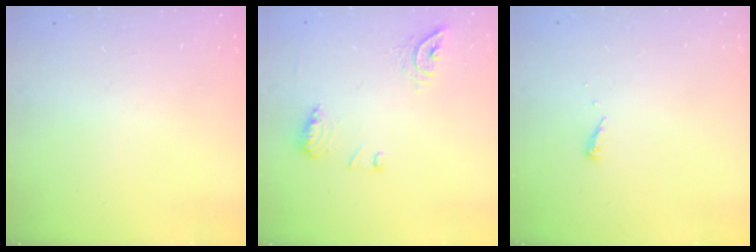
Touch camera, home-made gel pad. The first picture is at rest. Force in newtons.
{"total": 9.8, "press": 9.8, "slide": 0.6}
{"total": 3.9, "press": 3.9, "slide": 0.4}